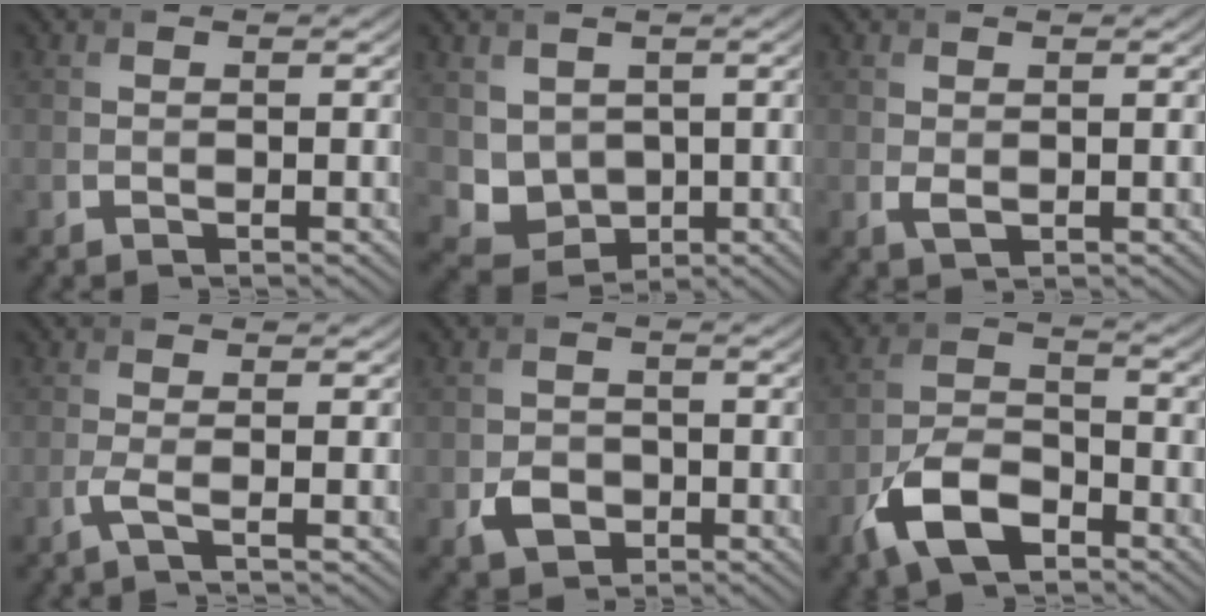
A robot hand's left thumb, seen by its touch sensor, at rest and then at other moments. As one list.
[{"total": 4.7, "force": [1.2, 4.0, 2.2], "torque": [-0.066, -0.016, 0.027]}, {"total": 1.1, "force": [0.1, 0.7, 0.9], "torque": [-0.022, -0.004, 0.006]}, {"total": 1.8, "force": [-0.5, 0.2, 1.7], "torque": [-0.038, 0.002, -0.021]}, {"total": 3.2, "force": [-1.3, 2.5, 1.5], "torque": [-0.026, -0.006, -0.025]}, {"total": 7.9, "force": [-4.6, 4.0, 5.1], "torque": [-0.103, -0.001, -0.102]}]